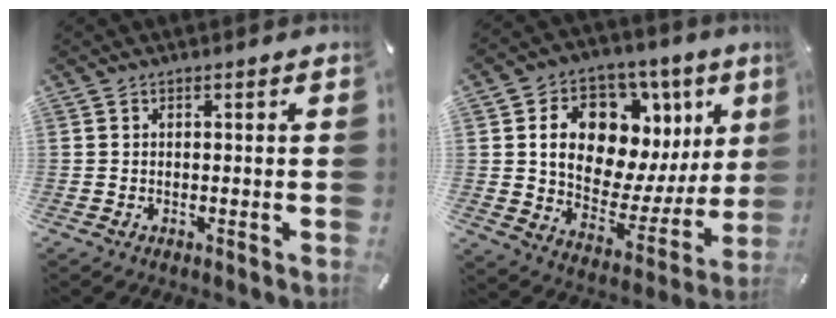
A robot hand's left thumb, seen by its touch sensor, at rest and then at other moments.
{"total": 15.2, "force": [7.1, 10.3, 8.5], "torque": [-0.129, -0.062, 0.127]}